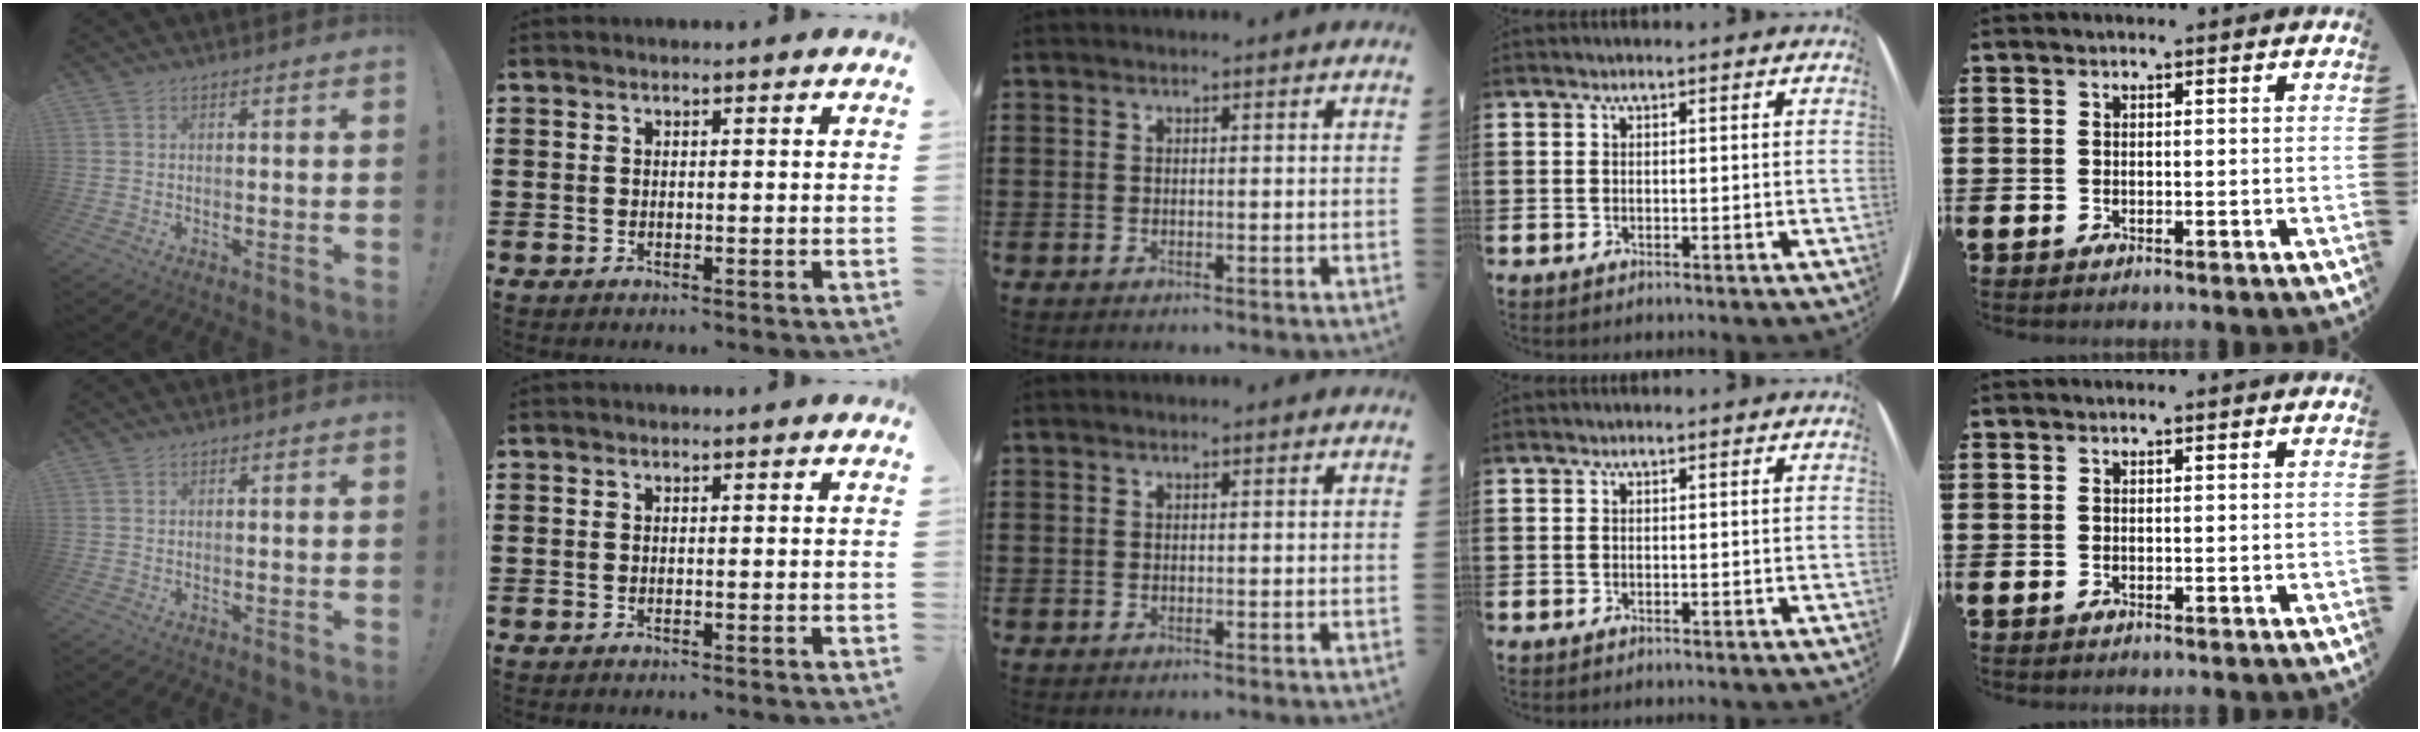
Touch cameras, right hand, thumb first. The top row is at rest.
{}